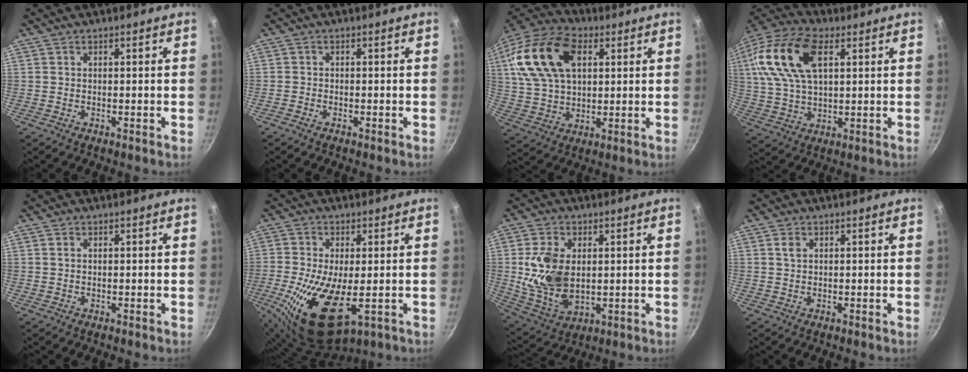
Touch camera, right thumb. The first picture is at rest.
{"total": 0.7, "force": [-0.5, 0.2, 0.5], "torque": [-0.016, 0.000, -0.012]}
{"total": 20.6, "force": [6.2, 12.8, 14.9], "torque": [-0.276, 0.007, 0.111]}
{"total": 18.4, "force": [6.0, 10.1, 14.2], "torque": [-0.278, 0.004, 0.106]}
{"total": 0.8, "force": [0.3, 0.4, 0.6], "torque": [-0.011, 0.001, 0.005]}
{"total": 14.3, "force": [-2.7, 6.4, 12.5], "torque": [-0.243, -0.017, -0.040]}
{"total": 13.1, "force": [1.4, 8.3, 10.1], "torque": [-0.184, -0.020, 0.039]}
{"total": 1.5, "force": [0.6, 0.9, 1.1], "torque": [-0.020, -0.001, 0.012]}